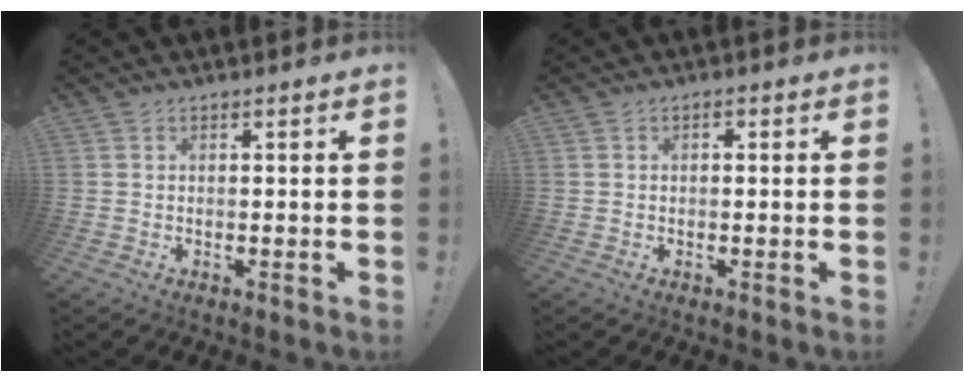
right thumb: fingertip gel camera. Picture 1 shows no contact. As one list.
[{"total": 0.9, "force": [-0.5, 0.6, 0.4], "torque": [-0.007, 0.003, -0.009]}]